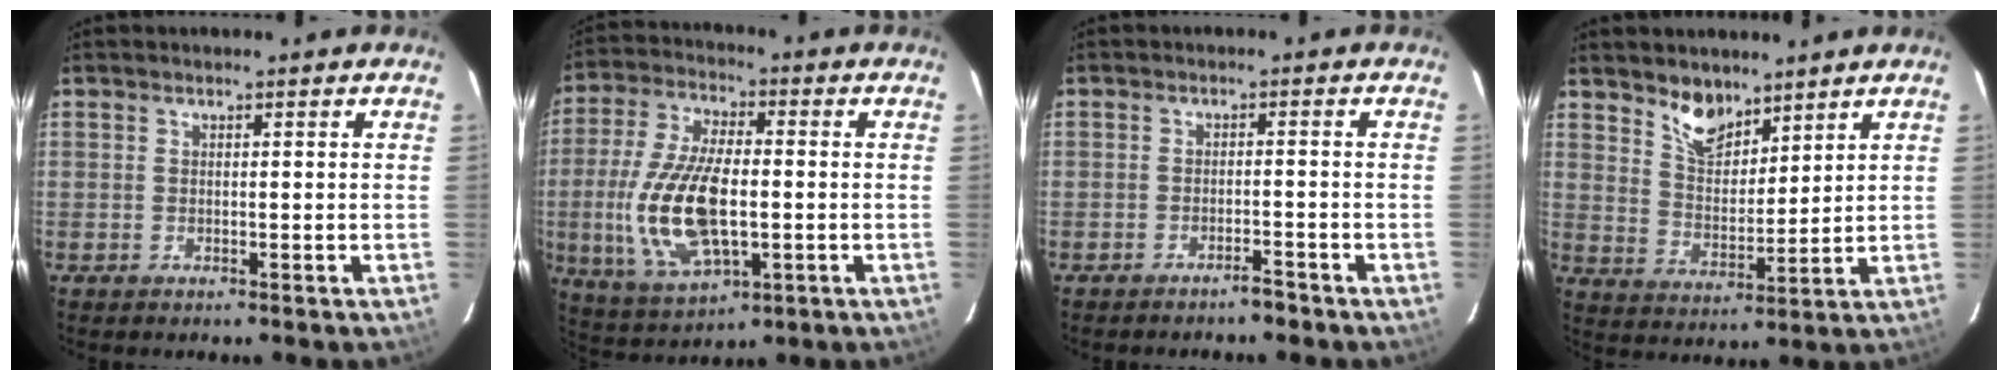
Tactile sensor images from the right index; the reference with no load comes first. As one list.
[{"total": 17.0, "force": [-2.3, 7.5, 15.1], "torque": [-0.319, -0.006, -0.033]}, {"total": 2.3, "force": [-2.1, 0.5, 0.8], "torque": [-0.021, 0.002, -0.027]}, {"total": 8.1, "force": [6.4, 3.4, 3.7], "torque": [-0.061, -0.002, 0.125]}]